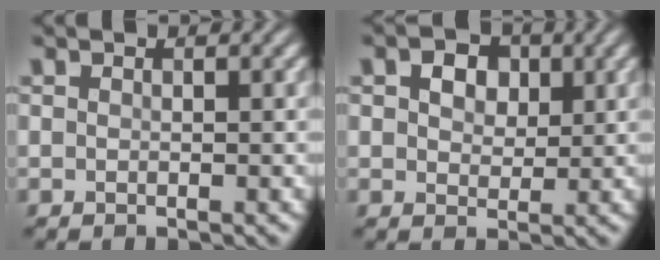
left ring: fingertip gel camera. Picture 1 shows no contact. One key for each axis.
{"total": 3.1, "fx": 1.3, "fy": 2.2, "fz": 1.8, "tx": -0.034, "ty": 0.001, "tz": 0.013}